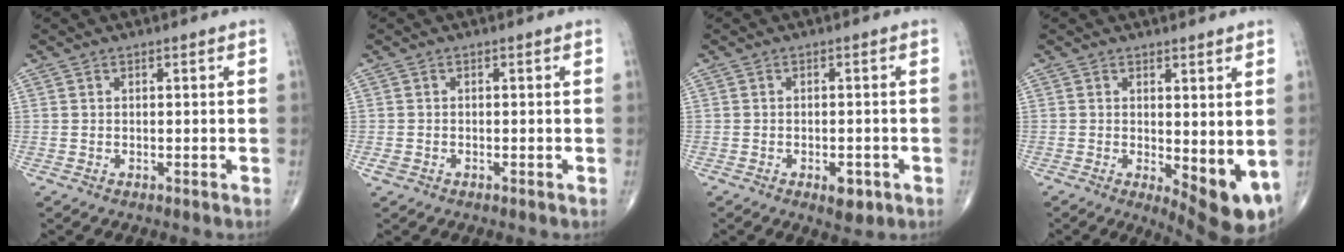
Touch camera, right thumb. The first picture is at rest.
{"total": 1.1, "force": [-0.6, 0.8, 0.6], "torque": [-0.015, 0.000, -0.012]}
{"total": 3.8, "force": [-1.7, 1.8, 2.9], "torque": [-0.031, 0.003, -0.019]}
{"total": 9.4, "force": [-0.8, 3.3, 8.7], "torque": [-0.110, -0.024, -0.001]}